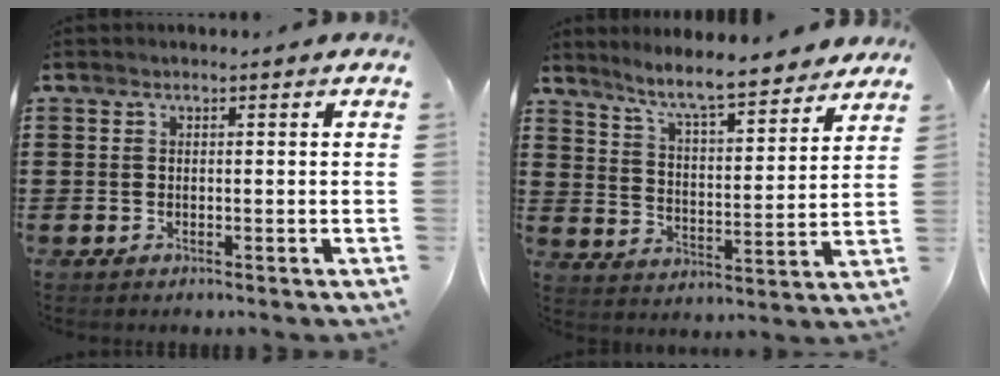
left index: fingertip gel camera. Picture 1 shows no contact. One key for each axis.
{"total": 7.6, "fx": 6.8, "fy": 0.0, "fz": 3.4, "tx": -0.089, "ty": -0.045, "tz": 0.115}